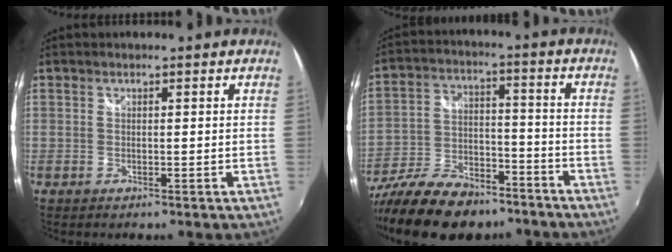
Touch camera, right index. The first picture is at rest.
{"total": 20.6, "force": [-15.5, 9.0, 10.1], "torque": [-0.210, -0.006, -0.249]}